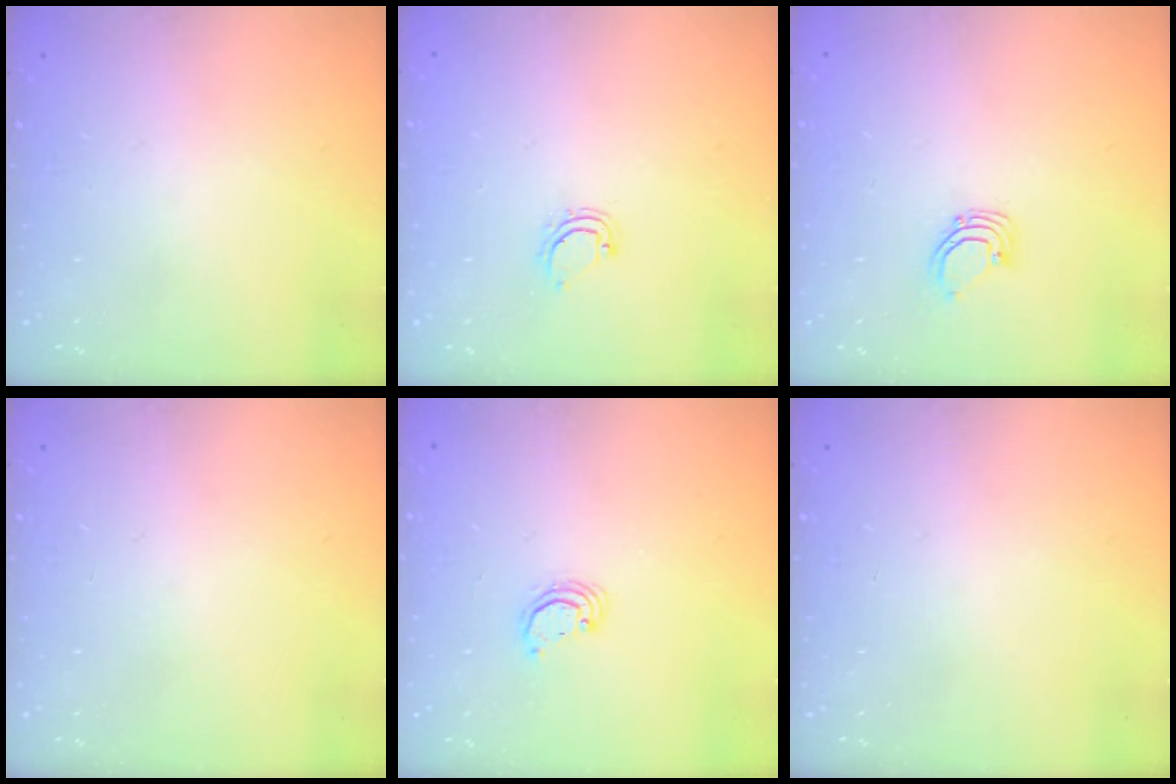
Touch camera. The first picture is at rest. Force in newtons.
{"total": 4.2, "press": 4.2, "slide": 0.4}
{"total": 2.7, "press": 2.7, "slide": 0.2}
{"total": 0.0}
{"total": 2.7, "press": 2.7, "slide": 0.1}
{"total": 0.0}